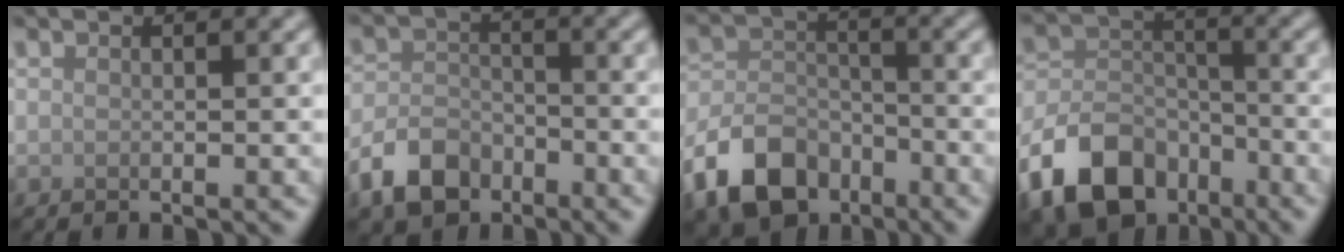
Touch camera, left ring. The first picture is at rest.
{"total": 4.6, "force": [-2.9, 2.8, 2.1], "torque": [-0.039, 0.000, -0.063]}
{"total": 7.2, "force": [-4.3, 4.6, 3.5], "torque": [-0.065, -0.003, -0.091]}
{"total": 8.9, "force": [-5.2, 5.8, 4.4], "torque": [-0.083, -0.006, -0.110]}